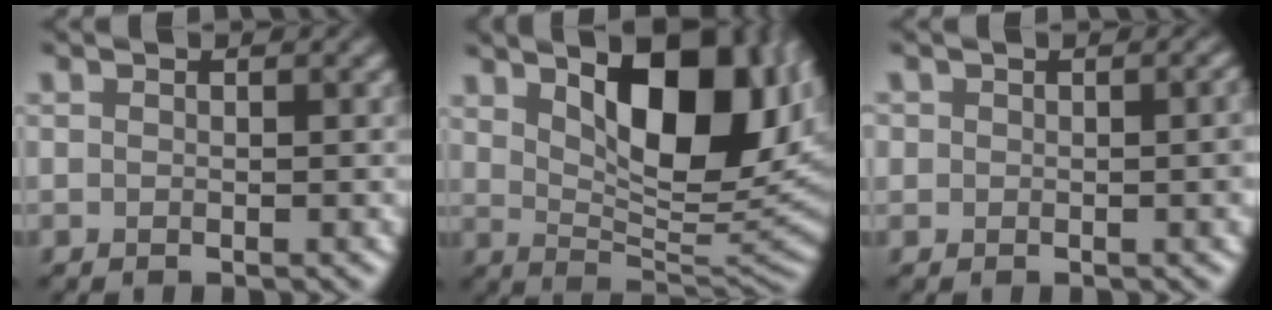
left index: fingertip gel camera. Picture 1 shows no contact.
{"total": 12.3, "force": [4.3, 5.4, 10.2], "torque": [-0.139, -0.001, 0.072]}
{"total": 2.4, "force": [0.2, 1.5, 1.8], "torque": [-0.023, 0.004, 0.000]}